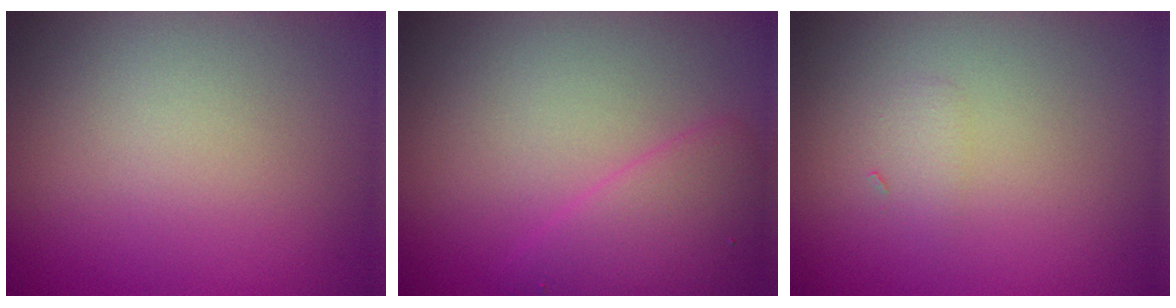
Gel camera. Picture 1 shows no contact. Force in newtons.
{"total": 3.1, "press": 3.1, "slide": 0.0}
{"total": 0.8, "press": 0.8, "slide": 0.1}